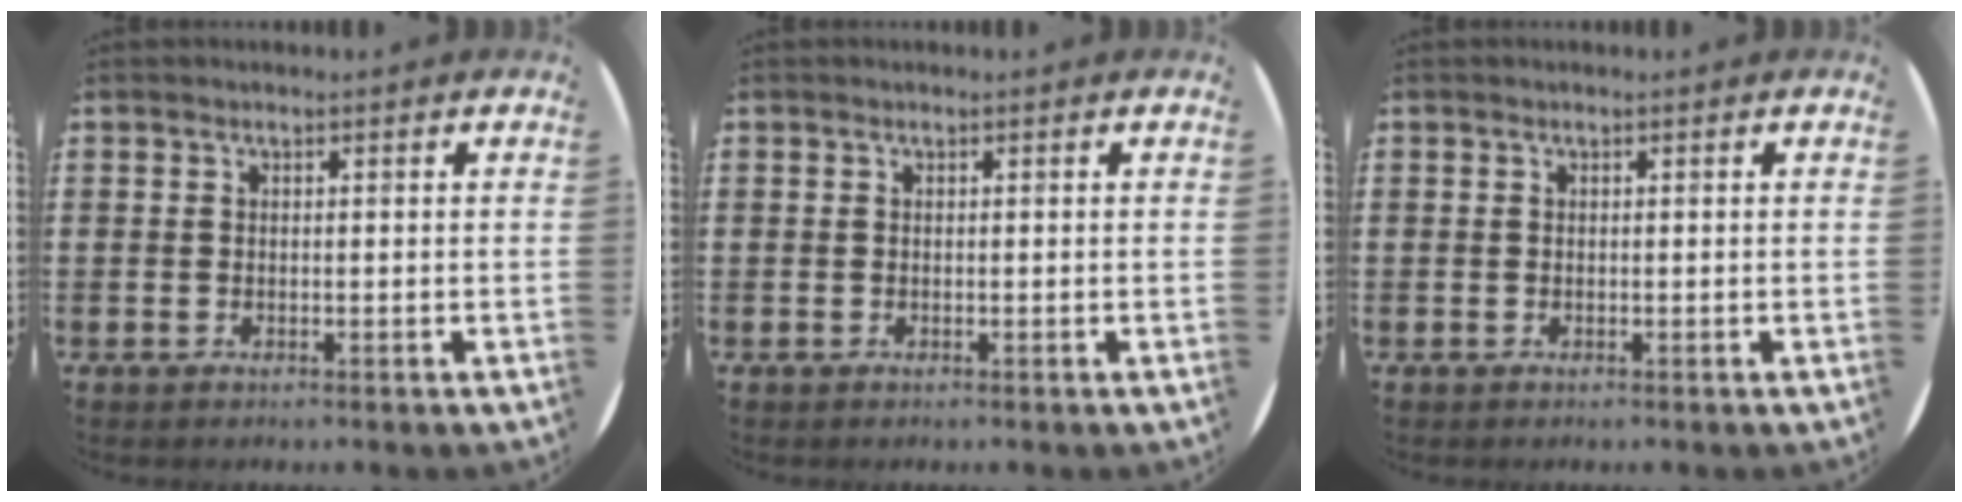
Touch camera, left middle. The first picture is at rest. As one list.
[{"total": 0.0}, {"total": 0.0}]